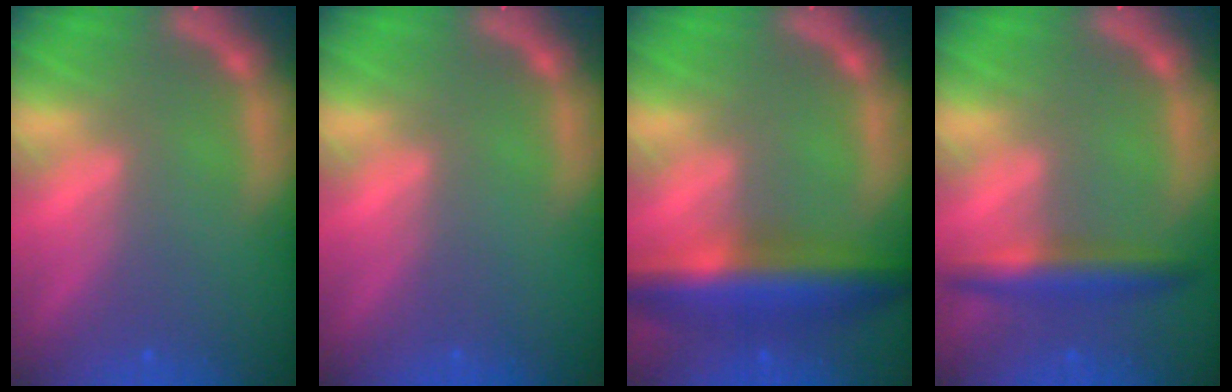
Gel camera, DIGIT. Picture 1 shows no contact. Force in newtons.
{"total": 0.0}
{"total": 7.9}
{"total": 4.0}